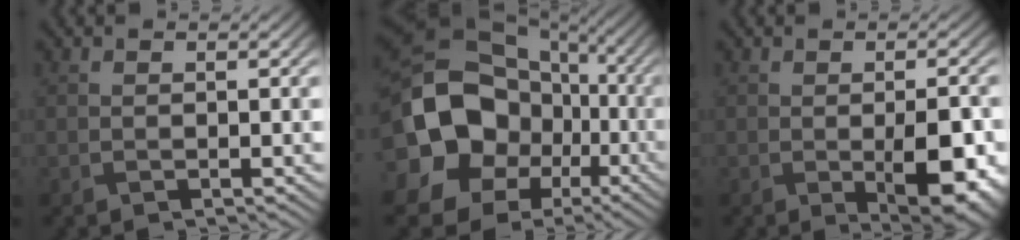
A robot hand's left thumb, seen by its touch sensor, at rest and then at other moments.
{"total": 18.5, "force": [-1.0, 15.2, 10.5], "torque": [-0.244, -0.031, 0.002]}
{"total": 6.2, "force": [-1.2, 2.8, 5.3], "torque": [-0.078, -0.021, -0.005]}